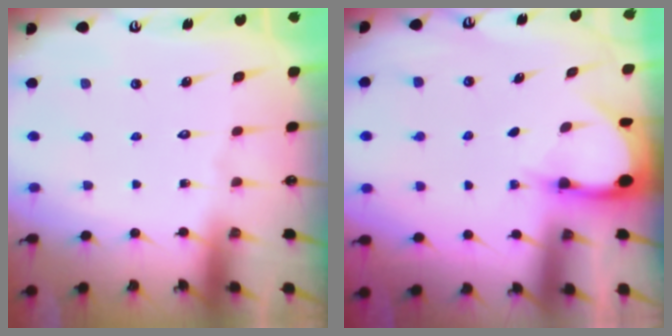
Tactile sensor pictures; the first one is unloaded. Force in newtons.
{"total": 3.4, "press": 3.4, "slide": 0.2}